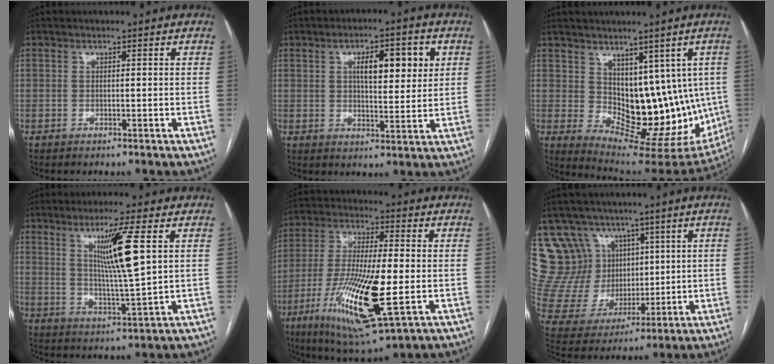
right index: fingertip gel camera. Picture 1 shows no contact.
{"total": 8.6, "force": [2.7, 2.6, 7.7], "torque": [-0.117, 0.013, 0.043]}
{"total": 13.6, "force": [1.7, 8.0, 10.9], "torque": [-0.130, -0.004, 0.050]}
{"total": 9.4, "force": [3.2, -0.7, 8.8], "torque": [-0.156, -0.013, 0.060]}
{"total": 18.5, "force": [-5.0, 3.0, 17.5], "torque": [-0.359, -0.031, -0.084]}
{"total": 14.6, "force": [8.9, 11.0, 3.7], "torque": [-0.091, 0.053, 0.192]}